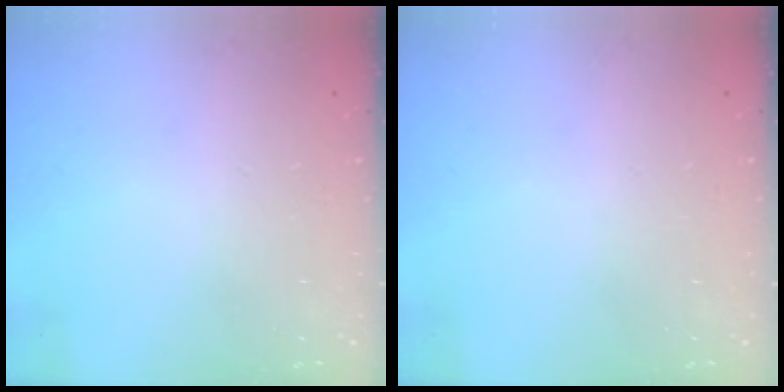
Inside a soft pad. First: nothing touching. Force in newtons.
{"total": 0.0}